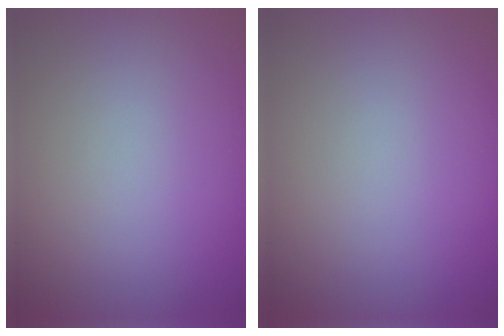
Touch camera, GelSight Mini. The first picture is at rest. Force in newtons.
{"total": 0.0}